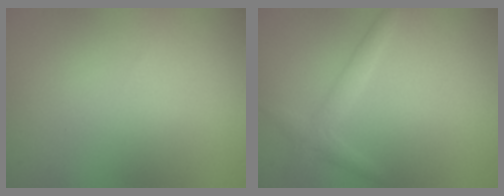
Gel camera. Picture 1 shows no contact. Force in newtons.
{"total": 1.7, "press": 1.7, "slide": 0.1}